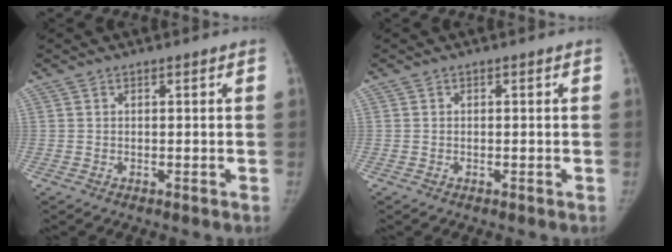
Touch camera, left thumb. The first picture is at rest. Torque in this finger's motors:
{"motor_torque": [2.44, 2.57, 0.35, 0.01, -0.05]}